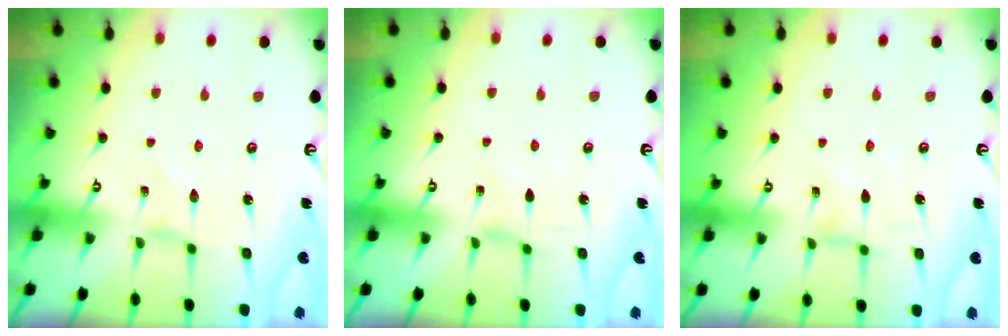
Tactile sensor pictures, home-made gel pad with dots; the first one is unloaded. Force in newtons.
{"total": 0.0}
{"total": 0.0}